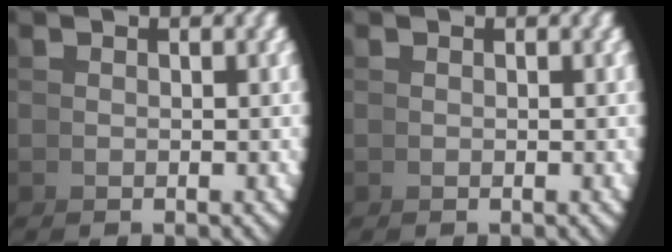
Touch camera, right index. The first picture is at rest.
{"total": 0.0}